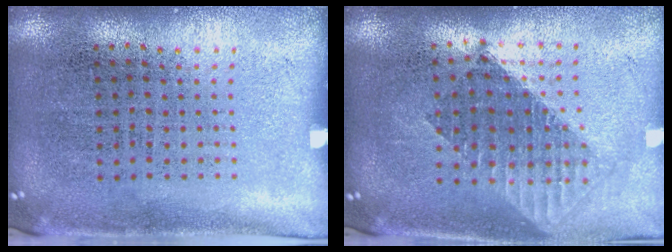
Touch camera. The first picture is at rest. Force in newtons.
{"total": 1.5, "press": 1.3, "slide": 0.7}